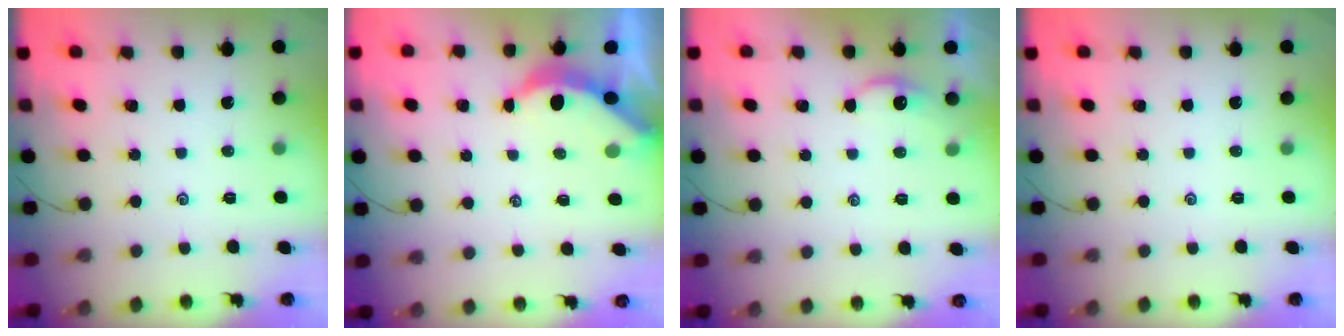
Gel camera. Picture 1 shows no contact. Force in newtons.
{"total": 3.9, "press": 3.9, "slide": 0.4}
{"total": 2.6, "press": 2.6, "slide": 0.3}
{"total": 0.0}